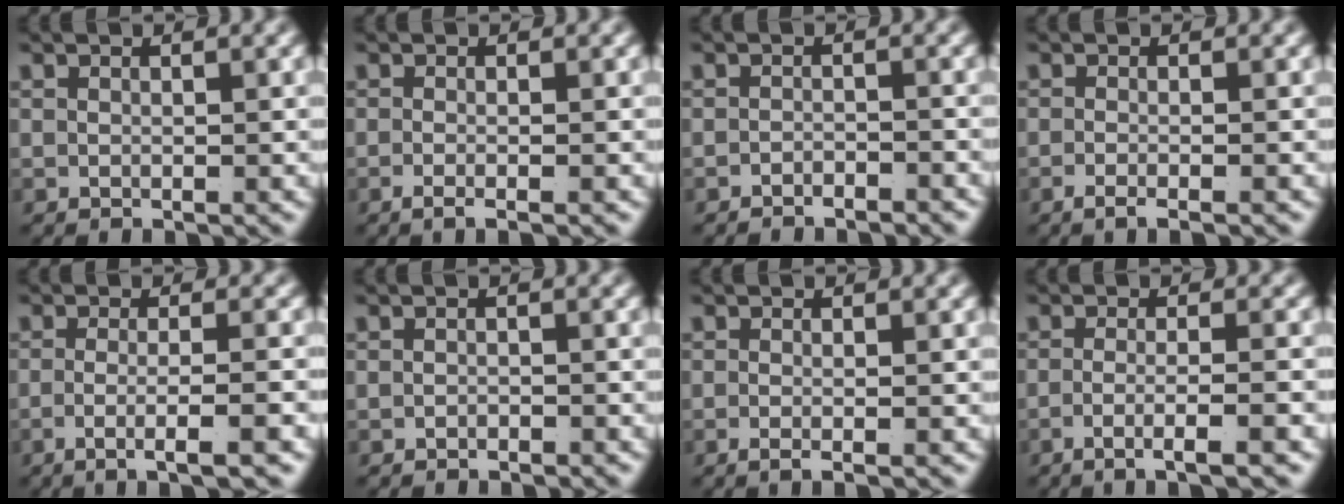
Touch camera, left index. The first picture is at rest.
{"total": 2.0, "force": [-1.6, 0.1, 1.2], "torque": [-0.024, -0.008, -0.023]}
{"total": 2.0, "force": [-2.0, -0.1, 0.0], "torque": [0.004, -0.011, -0.031]}
{"total": 2.4, "force": [-2.0, 0.3, 1.3], "torque": [-0.026, -0.006, -0.031]}
{"total": 4.3, "force": [-2.7, -0.1, 3.4], "torque": [-0.065, -0.018, -0.037]}
{"total": 0.9, "force": [-0.9, -0.3, 0.0], "torque": [-0.003, -0.009, -0.010]}
{"total": 1.6, "force": [-1.3, 0.0, 1.0], "torque": [-0.020, -0.008, -0.017]}
{"total": 3.9, "force": [-2.7, -0.2, 2.8], "torque": [-0.058, -0.018, -0.038]}